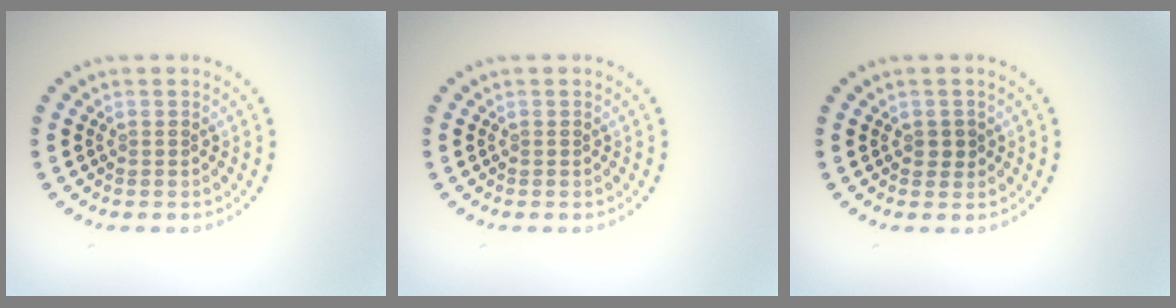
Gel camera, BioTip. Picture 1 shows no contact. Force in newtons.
{"total": 0.0}
{"total": 1.1, "press": 1.1, "slide": 0.3}